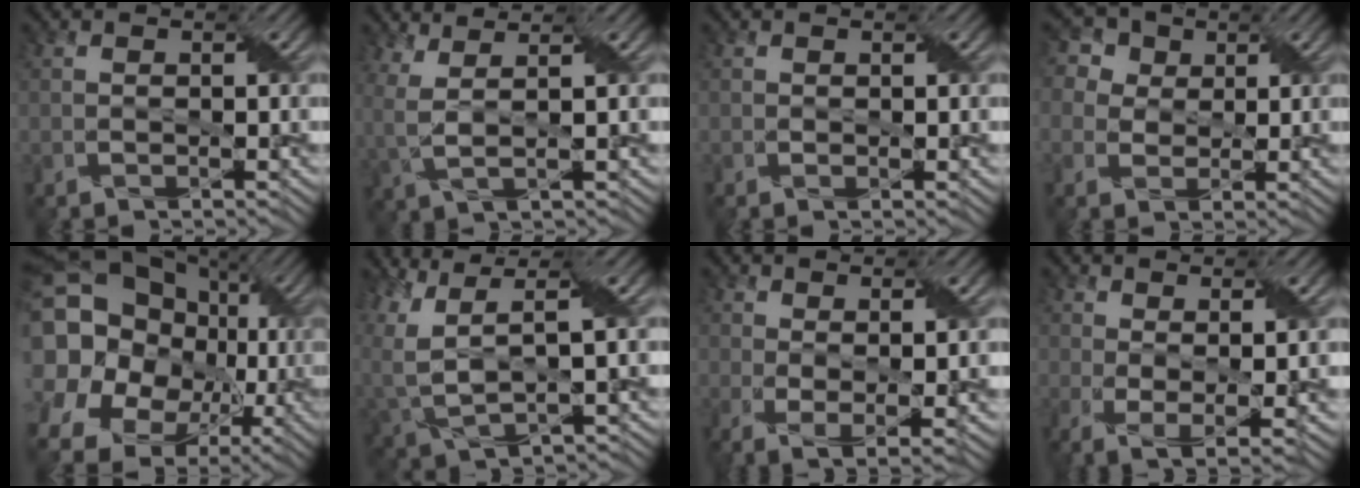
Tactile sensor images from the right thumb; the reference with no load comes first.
{"total": 4.2, "force": [2.2, 1.0, 3.5], "torque": [-0.087, 0.010, 0.042]}
{"total": 0.8, "force": [0.1, 0.4, 0.7], "torque": [-0.012, 0.001, 0.003]}
{"total": 6.0, "force": [2.9, 4.7, 2.6], "torque": [-0.096, 0.017, 0.032]}
{"total": 21.1, "force": [0.9, 18.0, 10.9], "torque": [-0.266, 0.051, -0.007]}
{"total": 7.7, "force": [3.0, 3.2, 6.4], "torque": [-0.173, -0.004, 0.063]}
{"total": 4.0, "force": [1.2, 1.0, 3.7], "torque": [-0.082, -0.009, 0.025]}
{"total": 4.6, "force": [1.2, 1.2, 4.3], "torque": [-0.093, -0.007, 0.023]}